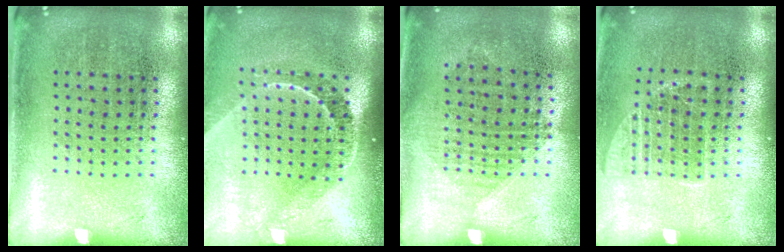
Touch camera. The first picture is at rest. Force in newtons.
{"total": 2.2, "press": 1.5, "slide": 1.6}
{"total": 0.9, "press": 0.9, "slide": 0.4}
{"total": 1.2, "press": 1.0, "slide": 0.7}